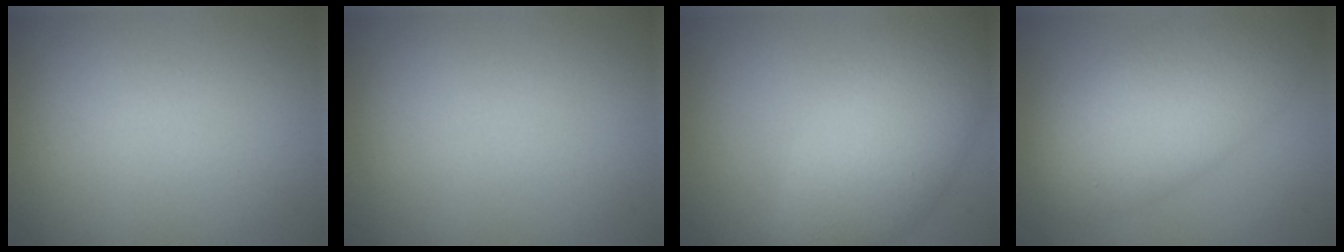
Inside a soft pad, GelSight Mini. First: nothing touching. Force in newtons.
{"total": 0.0}
{"total": 7.6, "press": 7.6, "slide": 0.4}
{"total": 9.0, "press": 9.0, "slide": 0.4}